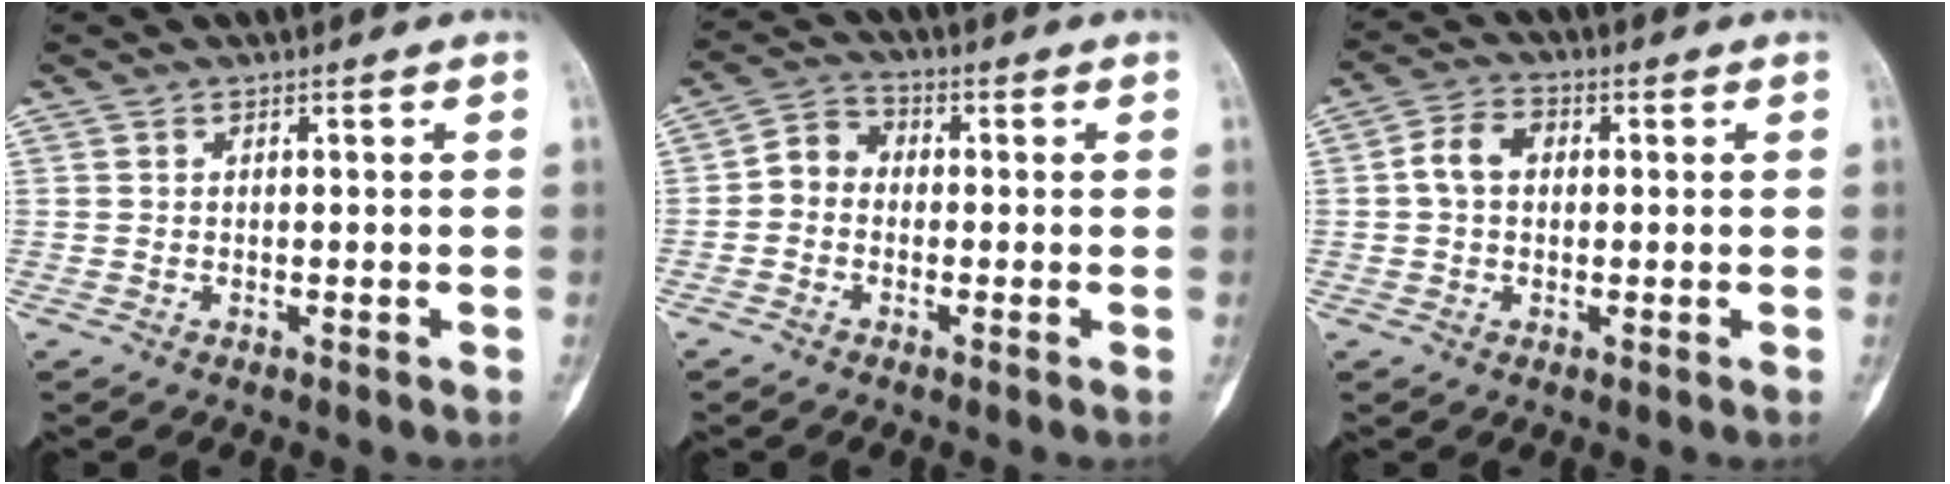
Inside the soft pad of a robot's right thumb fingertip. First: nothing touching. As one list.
[{"total": 4.9, "force": [-0.9, 4.1, 2.5], "torque": [-0.027, 0.016, -0.032]}, {"total": 5.5, "force": [0.4, 4.1, 3.6], "torque": [-0.061, 0.016, 0.001]}]